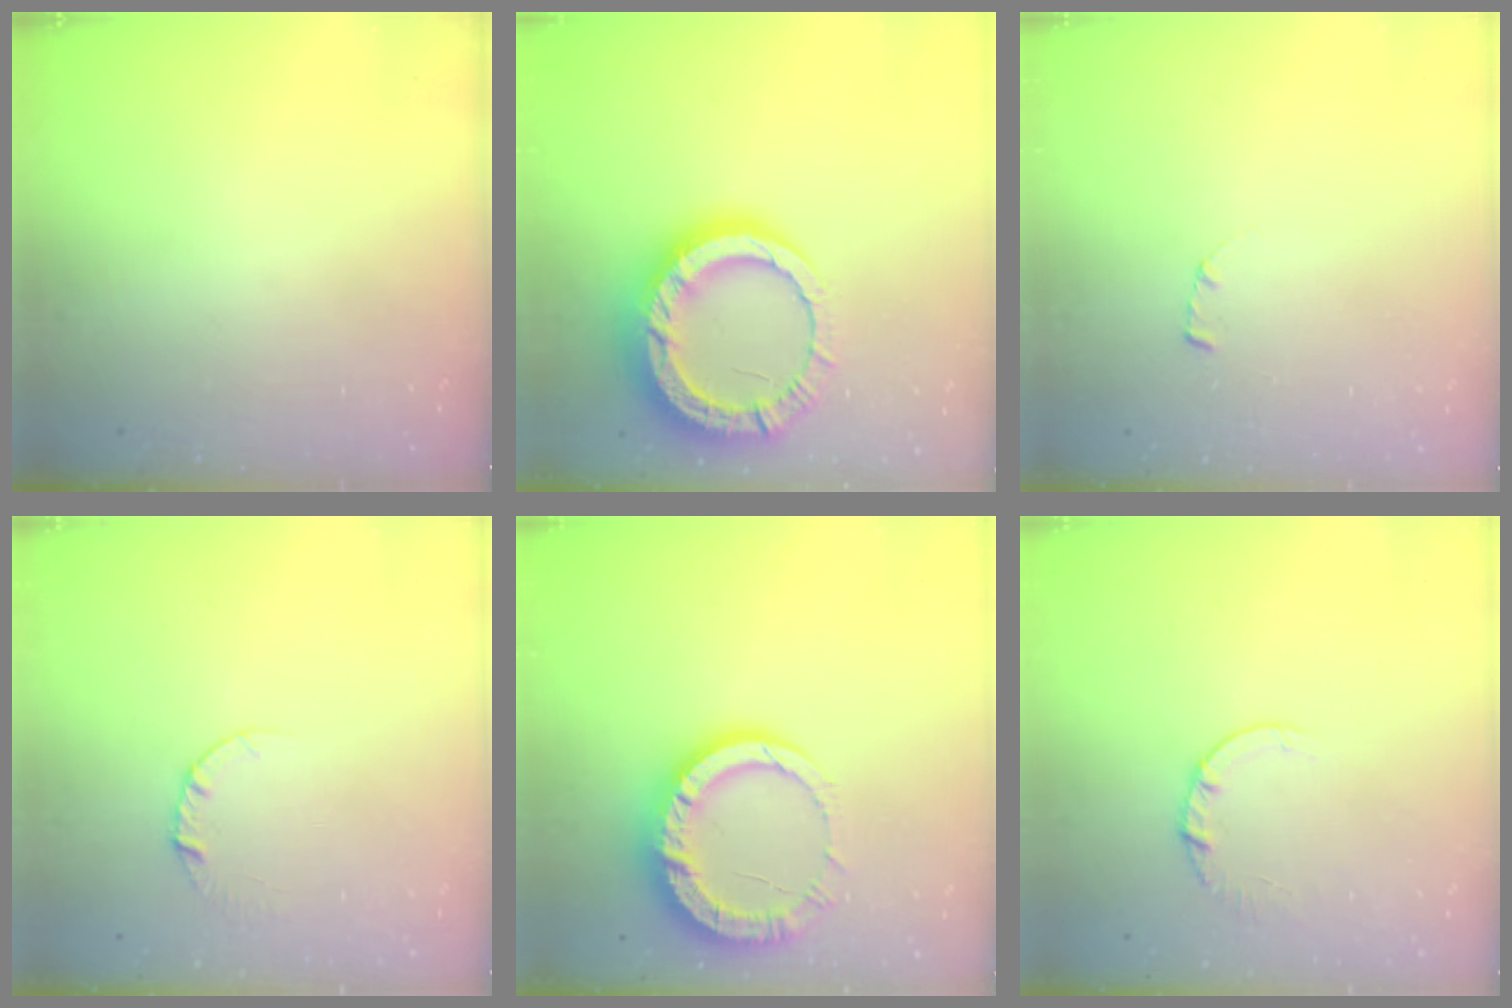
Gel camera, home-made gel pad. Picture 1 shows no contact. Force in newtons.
{"total": 17.4, "press": 17.3, "slide": 1.8}
{"total": 1.7, "press": 1.7, "slide": 0.2}
{"total": 3.4, "press": 3.4, "slide": 0.4}
{"total": 14.4, "press": 14.3, "slide": 1.4}
{"total": 2.7, "press": 2.7, "slide": 0.4}